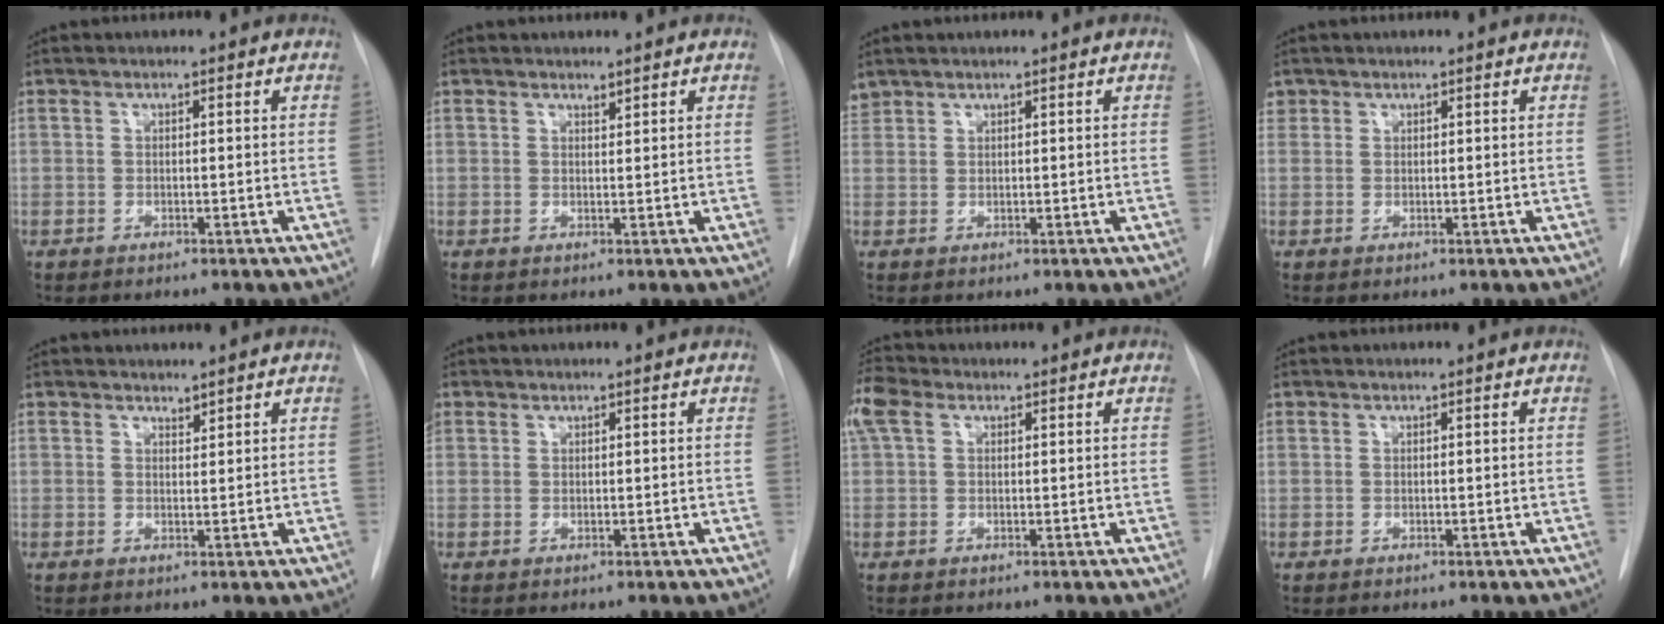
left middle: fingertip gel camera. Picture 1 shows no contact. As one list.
[{"total": 0.8, "force": [0.7, 0.1, 0.2], "torque": [-0.006, -0.004, 0.012]}, {"total": 1.6, "force": [1.4, 0.7, -0.1], "torque": [-0.003, 0.014, 0.032]}, {"total": 1.3, "force": [0.7, 1.1, 0.1], "torque": [0.010, 0.008, 0.010]}, {"total": 1.1, "force": [1.0, 0.2, 0.2], "torque": [-0.004, -0.003, 0.018]}, {"total": 1.4, "force": [0.7, 1.2, 0.1], "torque": [0.005, 0.010, 0.012]}, {"total": 4.8, "force": [2.3, 3.1, 2.9], "torque": [-0.085, 0.035, 0.047]}, {"total": 0.0}]